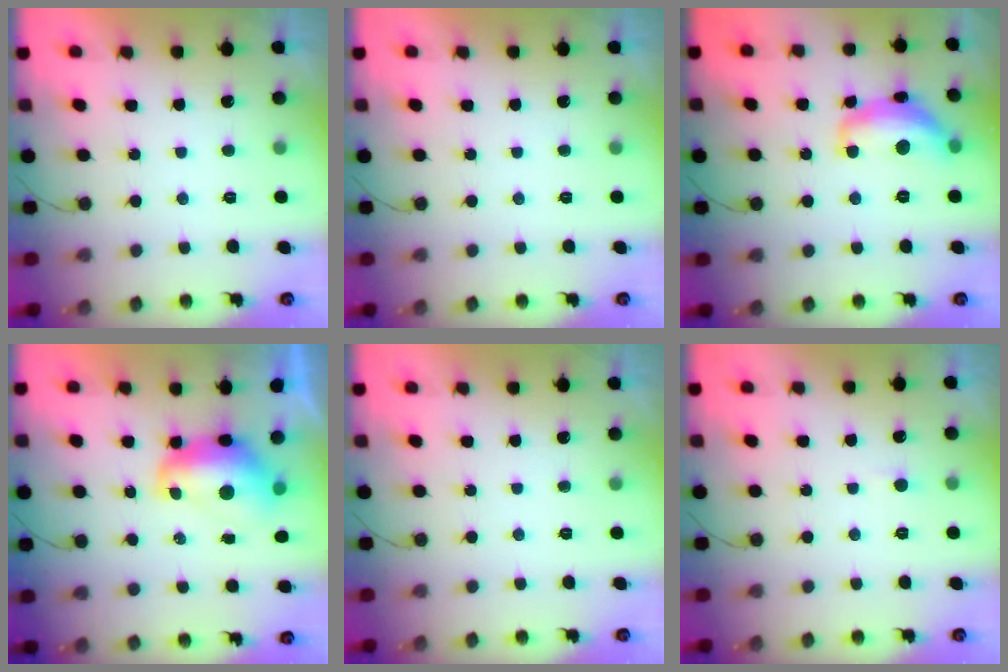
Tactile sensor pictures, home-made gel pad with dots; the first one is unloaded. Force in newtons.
{"total": 0.0}
{"total": 13.7, "press": 13.7, "slide": 0.9}
{"total": 9.6, "press": 9.5, "slide": 0.9}
{"total": 0.0}
{"total": 1.6, "press": 1.6, "slide": 0.1}